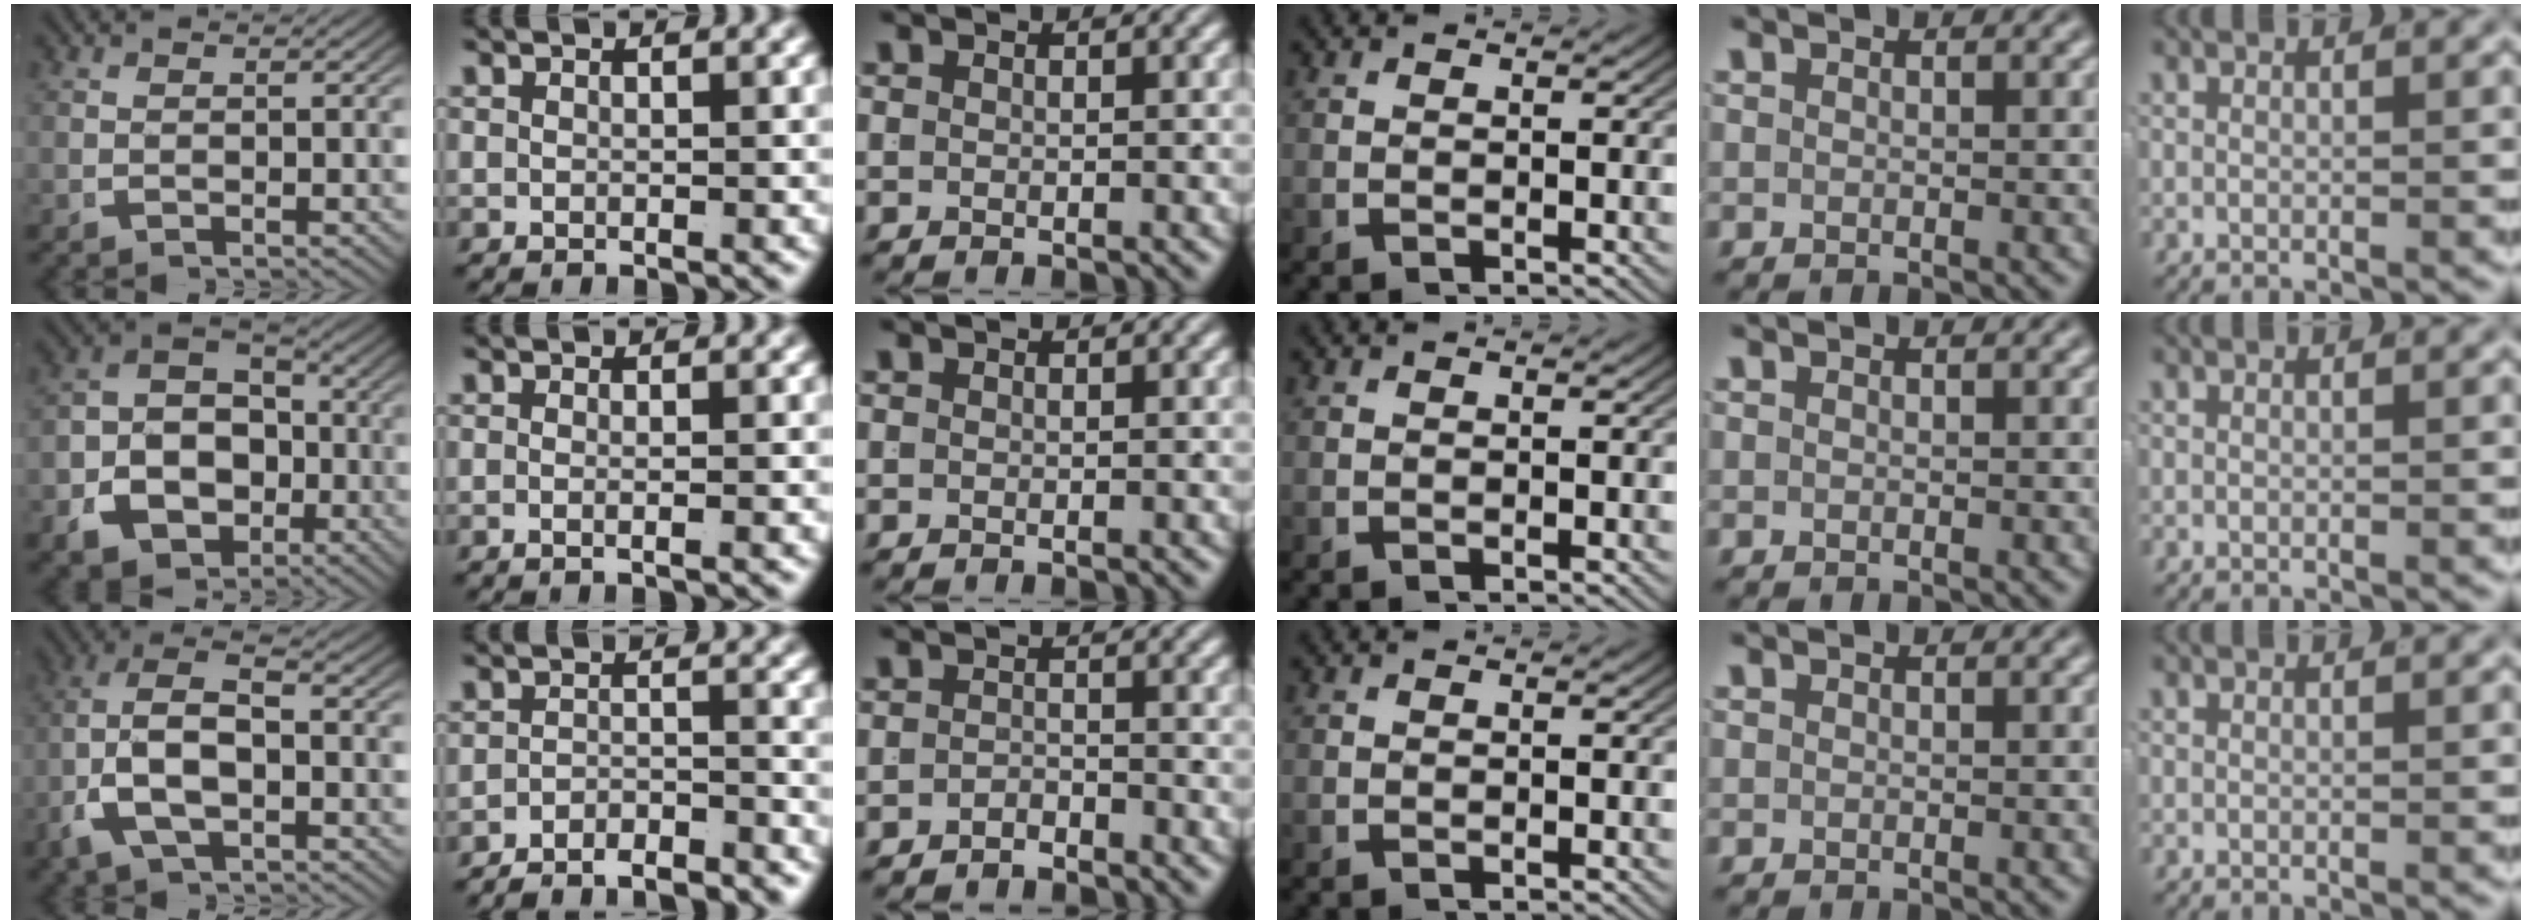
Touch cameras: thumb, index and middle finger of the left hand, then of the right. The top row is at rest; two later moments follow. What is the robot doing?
{"motion": "lift_and_place", "object": "shorts"}